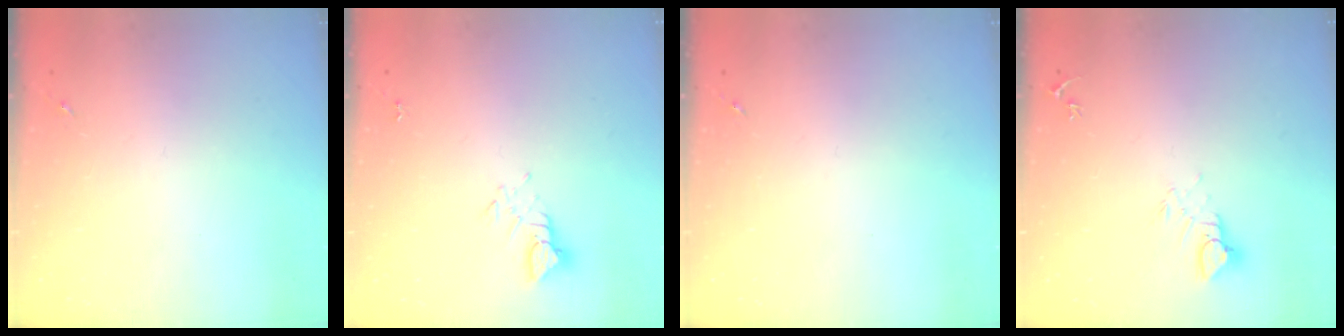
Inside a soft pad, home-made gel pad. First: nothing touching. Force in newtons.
{"total": 3.1, "press": 3.1, "slide": 0.3}
{"total": 0.0}
{"total": 5.5, "press": 5.5, "slide": 0.4}